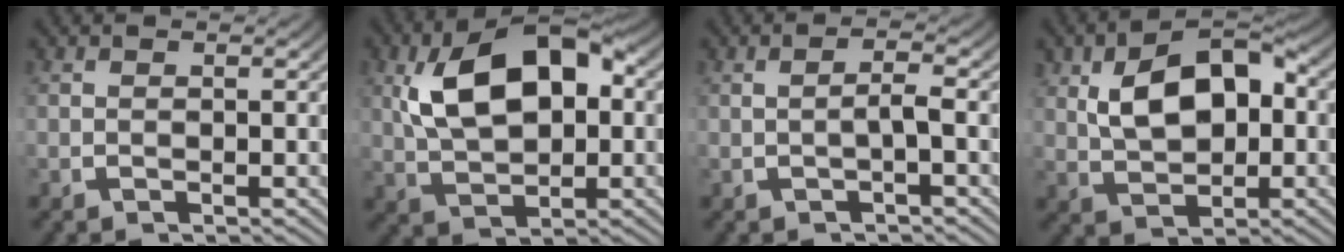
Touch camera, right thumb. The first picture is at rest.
{"total": 10.8, "force": [1.4, 6.6, 8.5], "torque": [-0.165, -0.022, 0.046]}
{"total": 1.7, "force": [-0.4, 0.2, 1.6], "torque": [-0.036, 0.001, -0.001]}
{"total": 8.6, "force": [1.0, 5.4, 6.6], "torque": [-0.118, -0.022, 0.038]}